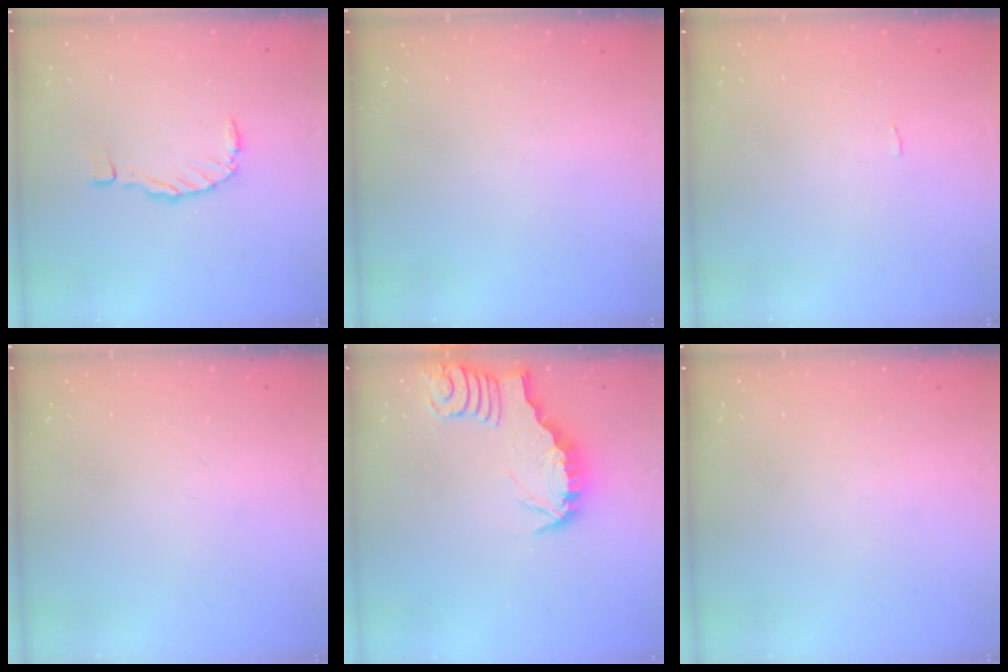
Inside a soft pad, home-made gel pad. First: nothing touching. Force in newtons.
{"total": 0.0}
{"total": 0.6, "press": 0.5, "slide": 0.2}
{"total": 0.0}
{"total": 3.3, "press": 3.3, "slide": 0.4}
{"total": 0.0}